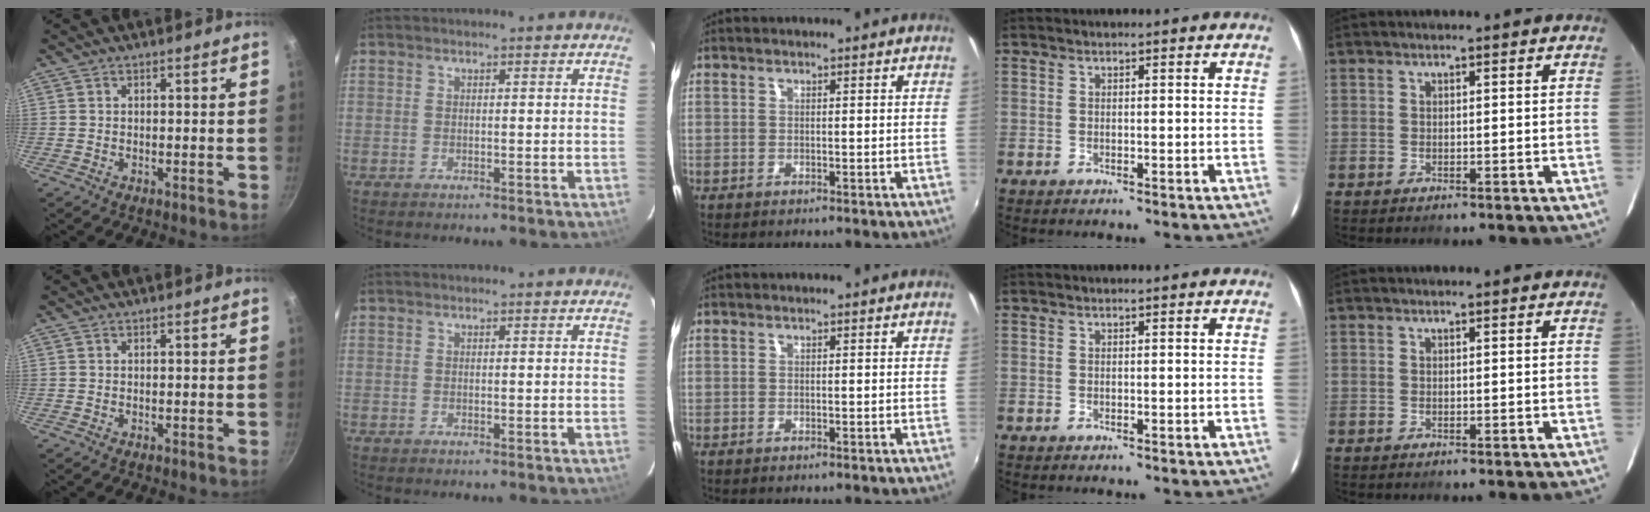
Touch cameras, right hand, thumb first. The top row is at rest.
{}